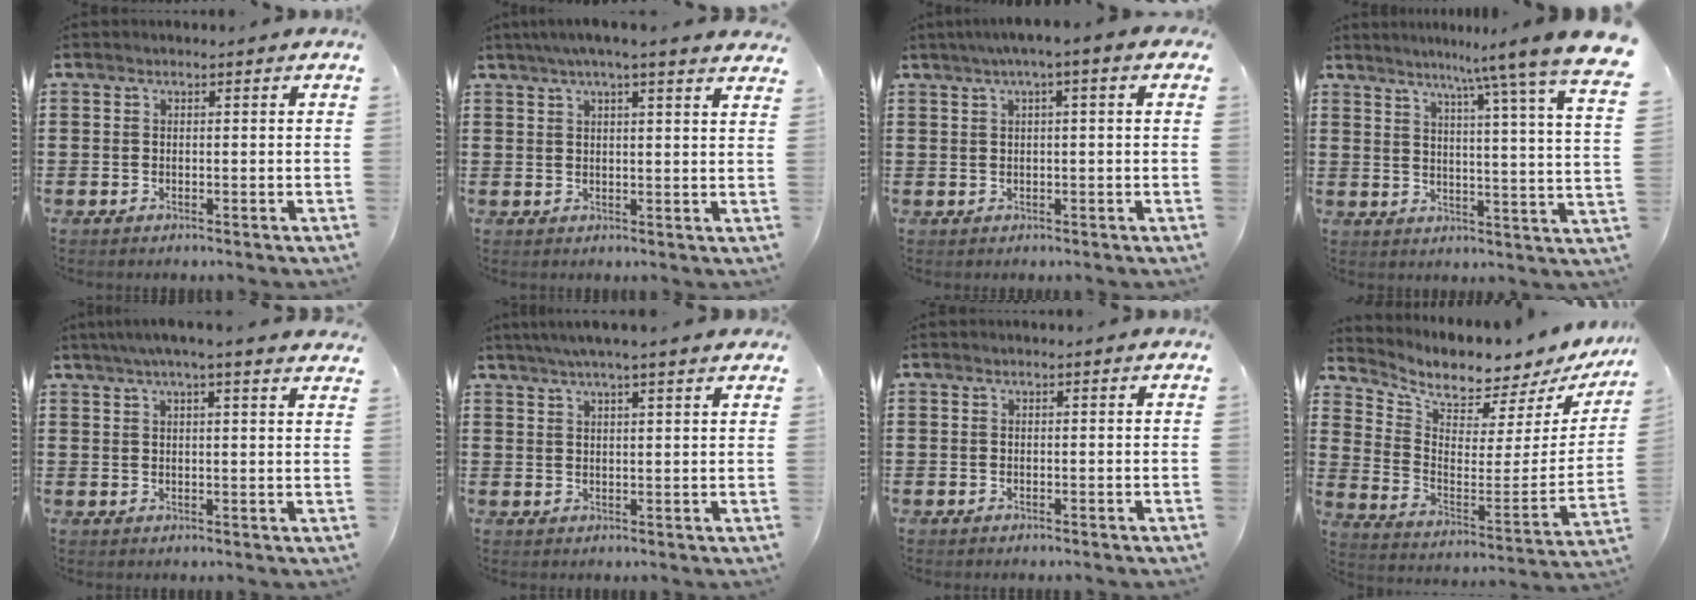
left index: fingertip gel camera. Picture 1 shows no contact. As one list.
[{"total": 3.5, "force": [2.6, -0.4, 2.3], "torque": [-0.052, -0.002, 0.044]}, {"total": 2.6, "force": [0.5, 0.0, 2.5], "torque": [-0.046, -0.001, 0.008]}, {"total": 7.9, "force": [6.8, -2.1, 3.5], "torque": [-0.084, -0.065, 0.105]}, {"total": 3.8, "force": [3.0, -0.4, 2.3], "torque": [-0.053, -0.003, 0.053]}, {"total": 3.9, "force": [3.2, -0.2, 2.2], "torque": [-0.051, 0.000, 0.056]}, {"total": 0.0}, {"total": 5.0, "force": [4.8, 0.6, 1.2], "torque": [-0.048, -0.064, 0.077]}]